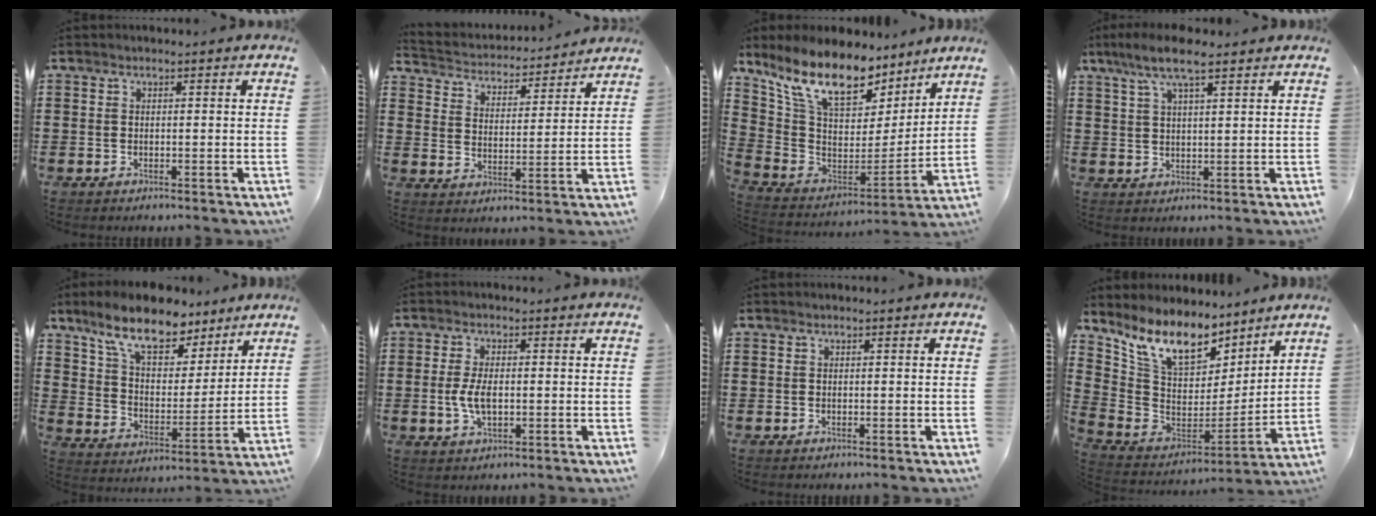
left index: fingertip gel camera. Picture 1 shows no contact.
{"total": 3.6, "force": [3.6, 0.3, -0.1], "torque": [-0.022, -0.030, 0.055]}
{"total": 13.0, "force": [9.4, 4.9, 7.5], "torque": [-0.177, -0.050, 0.166]}
{"total": 6.8, "force": [4.8, 1.3, 4.7], "torque": [-0.102, -0.001, 0.085]}
{"total": 11.3, "force": [8.8, 4.2, 5.7], "torque": [-0.130, -0.037, 0.158]}
{"total": 4.6, "force": [-0.4, 2.1, 4.1], "torque": [-0.097, -0.004, -0.014]}
{"total": 0.0}
{"total": 11.1, "force": [8.5, 4.4, 5.5], "torque": [-0.150, -0.051, 0.156]}